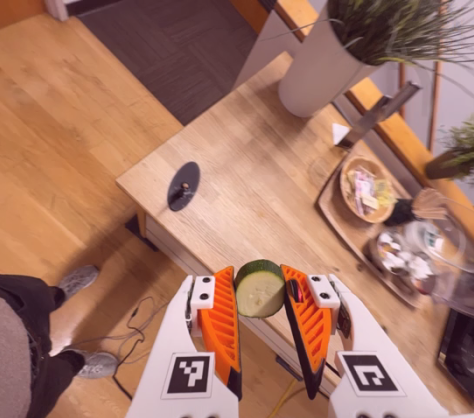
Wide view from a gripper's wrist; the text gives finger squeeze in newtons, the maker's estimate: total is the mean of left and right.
{"total": 8.9, "left": 9.4, "right": 8.4}